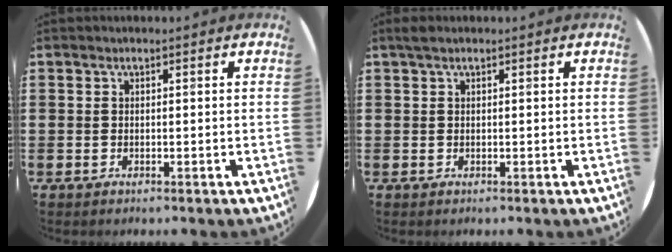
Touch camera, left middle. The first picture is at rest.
{"total": 0.6, "force": [0.4, 0.2, 0.4], "torque": [-0.008, 0.003, 0.007]}